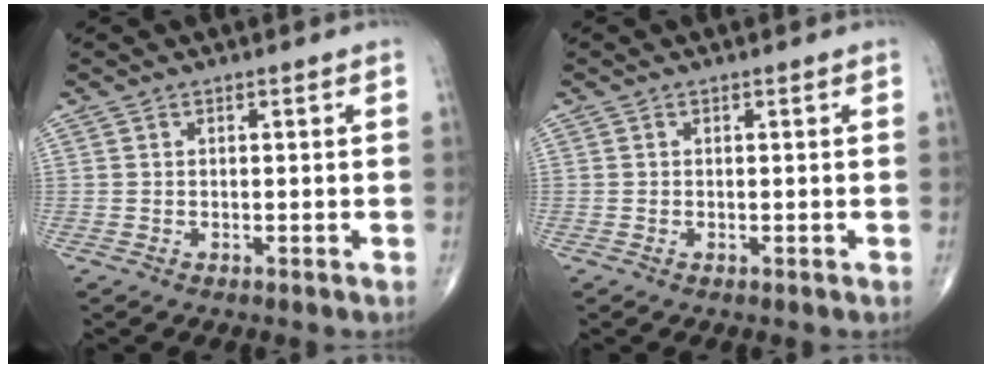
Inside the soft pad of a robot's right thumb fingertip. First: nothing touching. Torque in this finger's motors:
{"motor_torque": [-0.05, -0.04, -0.01, 0.14, 0.02]}